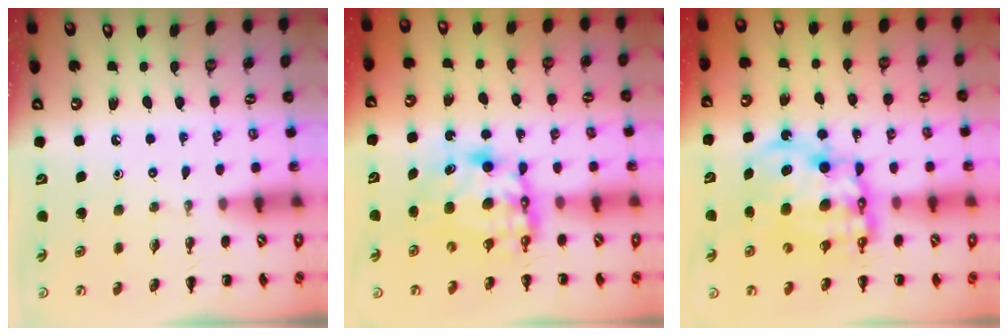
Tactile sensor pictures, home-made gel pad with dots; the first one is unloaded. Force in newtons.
{"total": 7.4, "press": 7.2, "slide": 1.8}
{"total": 14.3, "press": 13.8, "slide": 3.4}